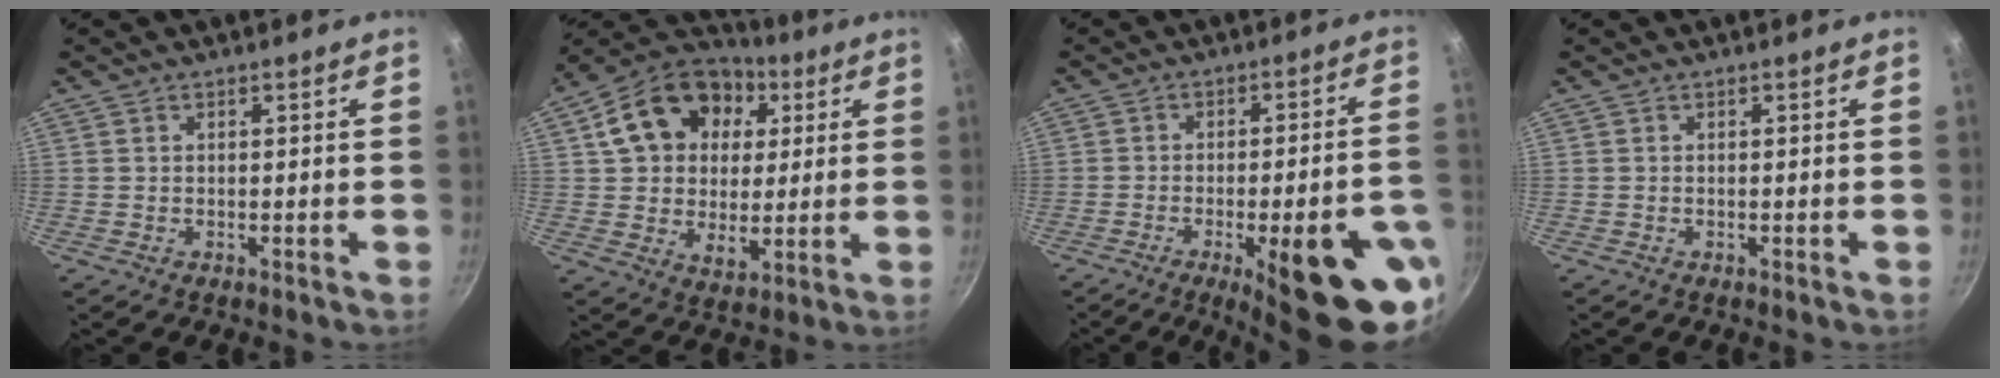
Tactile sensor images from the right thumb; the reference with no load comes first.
{"total": 20.3, "force": [6.1, 15.0, 12.2], "torque": [-0.188, 0.009, 0.096]}
{"total": 20.7, "force": [-8.6, 4.8, 18.2], "torque": [-0.221, 0.024, -0.110]}
{"total": 0.0}